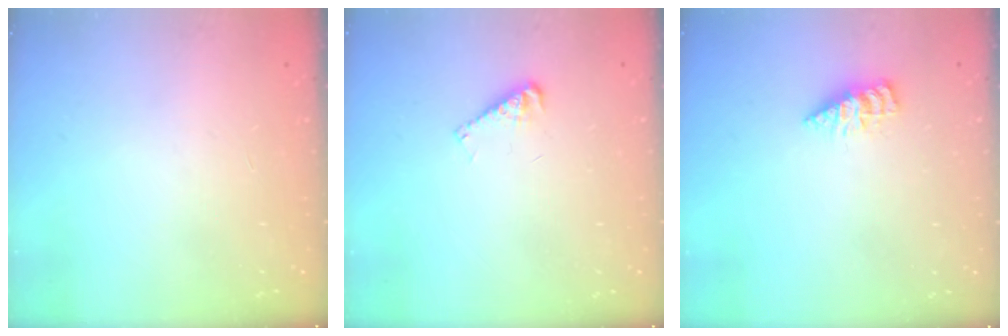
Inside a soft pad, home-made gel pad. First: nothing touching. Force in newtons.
{"total": 3.6, "press": 3.5, "slide": 0.6}
{"total": 2.9, "press": 2.8, "slide": 0.4}